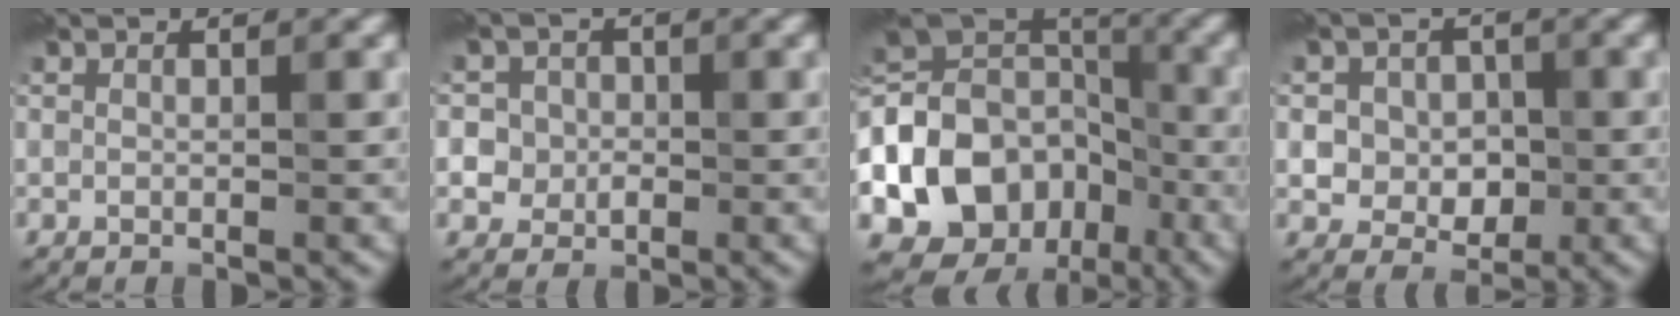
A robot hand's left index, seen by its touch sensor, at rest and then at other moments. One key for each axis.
{"total": 5.0, "fx": 0.5, "fy": 4.8, "fz": 1.6, "tx": -0.012, "ty": 0.034, "tz": -0.010}
{"total": 16.7, "fx": -5.9, "fy": 13.4, "fz": 8.2, "tx": -0.181, "ty": -0.012, "tz": -0.106}
{"total": 5.0, "fx": 0.4, "fy": 4.4, "fz": 2.3, "tx": -0.020, "ty": 0.012, "tz": -0.006}